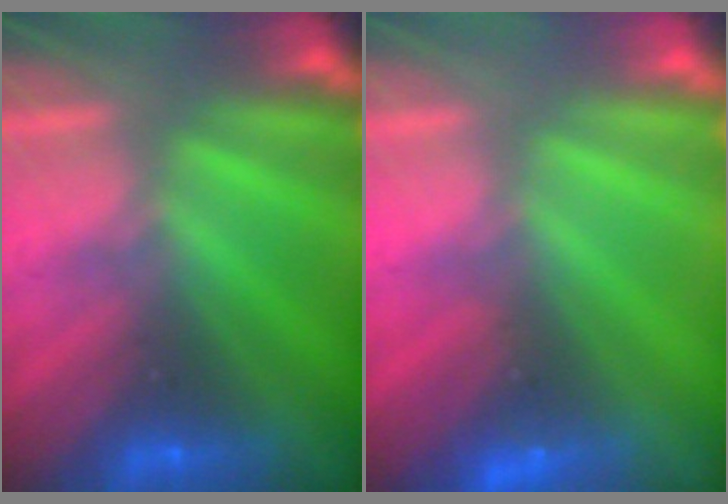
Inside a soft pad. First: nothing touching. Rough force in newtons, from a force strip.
{"total": 2.3}